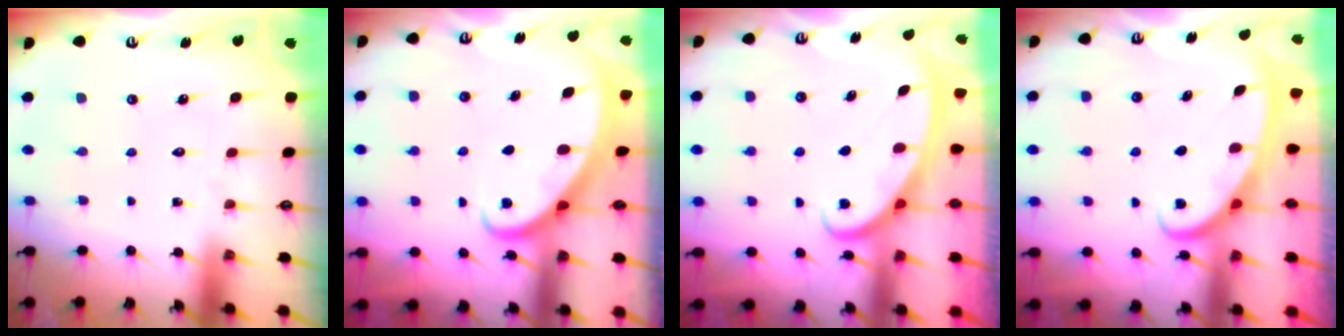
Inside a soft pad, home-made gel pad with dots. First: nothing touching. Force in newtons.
{"total": 2.1, "press": 2.0, "slide": 0.3}
{"total": 2.6, "press": 2.6, "slide": 0.4}
{"total": 2.6, "press": 2.6, "slide": 0.5}